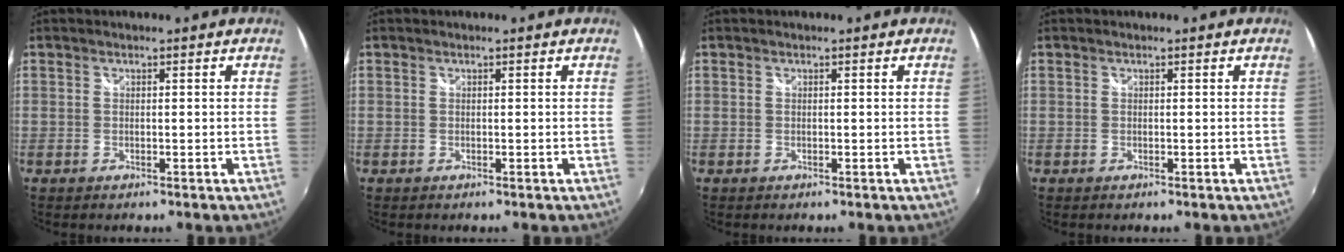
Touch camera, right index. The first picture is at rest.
{"total": 0.0}
{"total": 0.0}
{"total": 0.0}